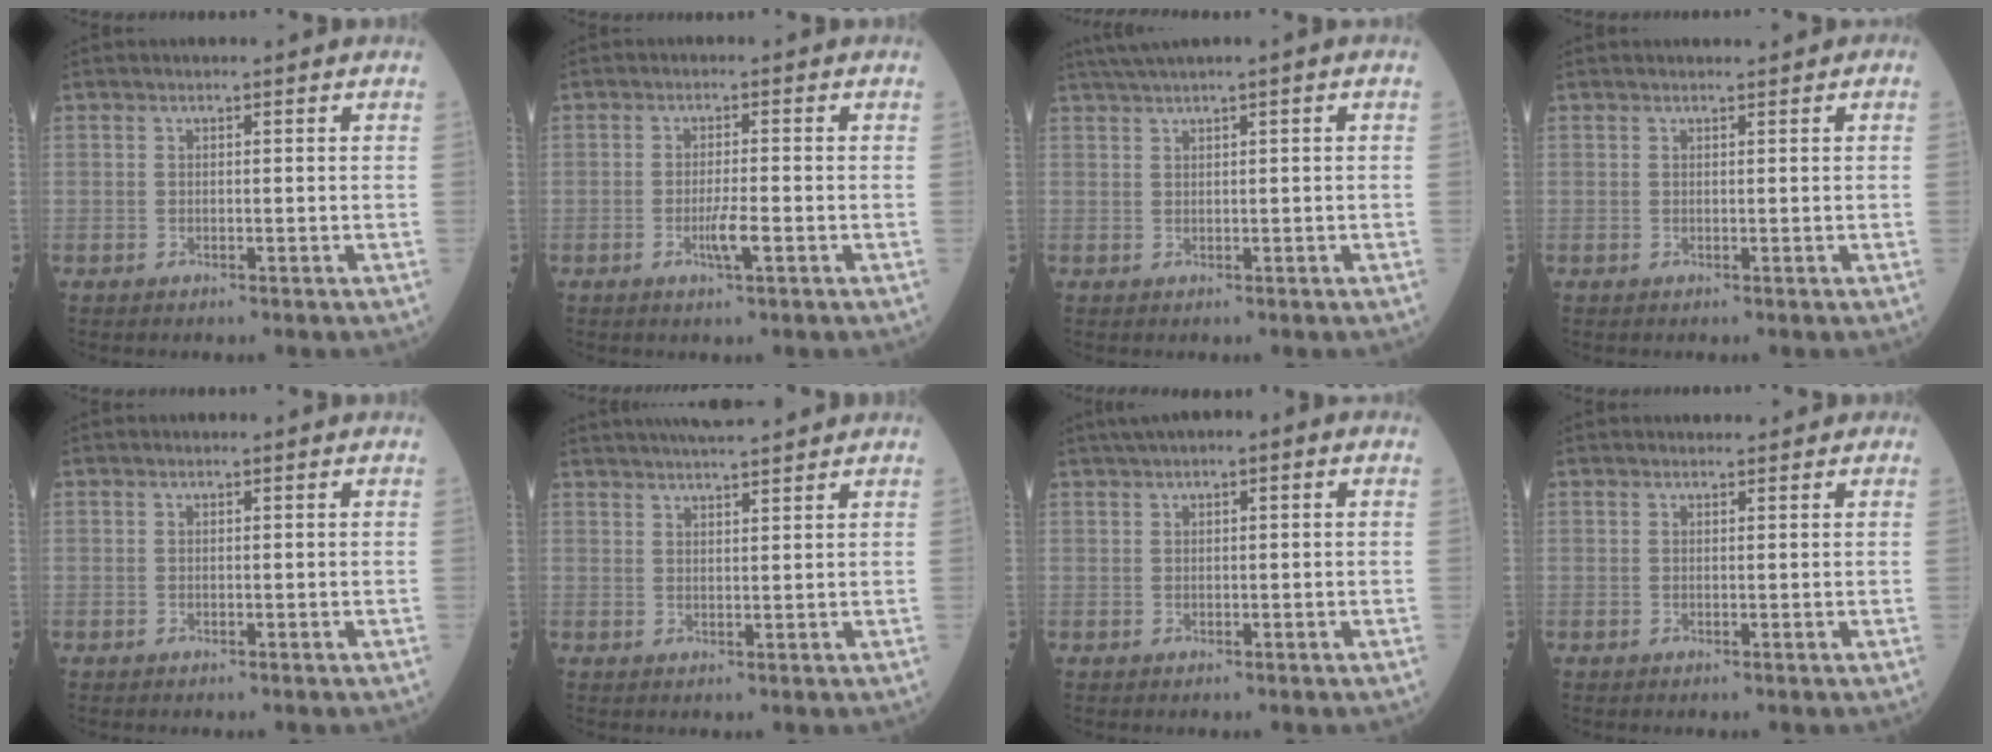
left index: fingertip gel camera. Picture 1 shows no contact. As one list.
[{"total": 3.0, "force": [-1.3, 0.0, 2.7], "torque": [-0.053, -0.005, -0.024]}, {"total": 3.1, "force": [2.1, -0.4, 2.3], "torque": [-0.051, 0.015, 0.045]}, {"total": 1.4, "force": [1.2, 0.3, 0.7], "torque": [-0.010, 0.016, 0.019]}, {"total": 0.0}, {"total": 8.5, "force": [7.5, 0.6, 3.8], "torque": [-0.062, 0.028, 0.110]}, {"total": 4.0, "force": [1.9, 1.2, 3.4], "torque": [-0.059, 0.026, 0.027]}, {"total": 2.6, "force": [2.3, 1.0, 0.8], "torque": [-0.007, 0.022, 0.027]}]